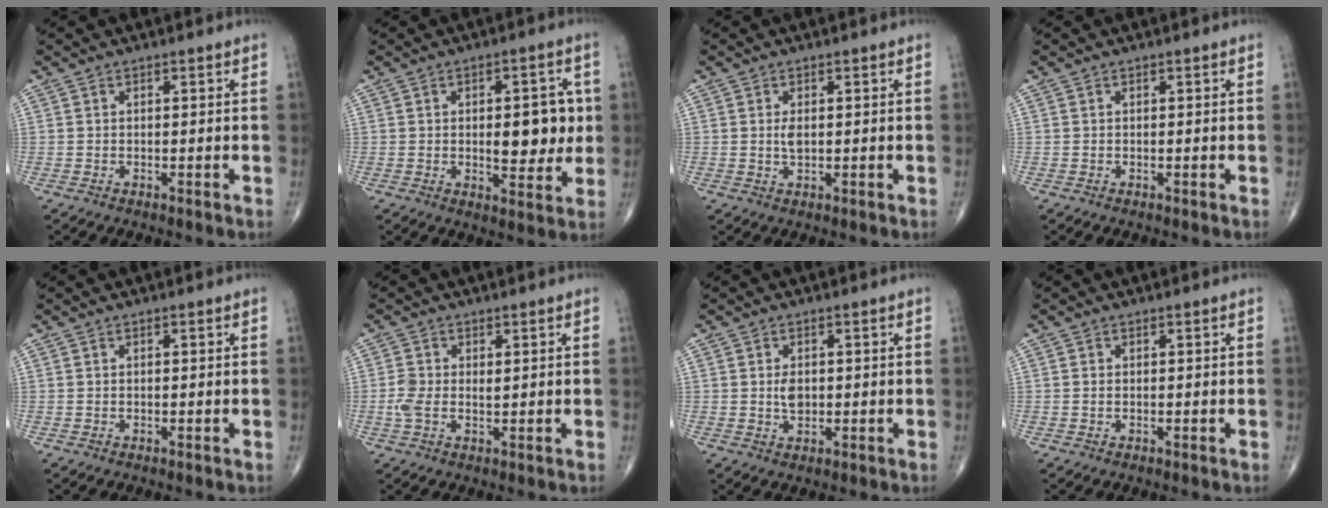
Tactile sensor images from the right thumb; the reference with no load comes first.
{"total": 10.5, "force": [0.6, 4.8, 9.3], "torque": [-0.095, -0.006, 0.016]}
{"total": 1.8, "force": [0.2, 0.9, 1.6], "torque": [-0.031, -0.003, 0.005]}
{"total": 0.0}
{"total": 0.0}
{"total": 3.9, "force": [0.2, 2.4, 3.1], "torque": [-0.073, 0.007, 0.002]}
{"total": 2.9, "force": [0.1, 1.9, 2.2], "torque": [-0.032, -0.002, 0.004]}
{"total": 0.6, "force": [0.0, 0.4, 0.5], "torque": [-0.008, 0.001, -0.001]}